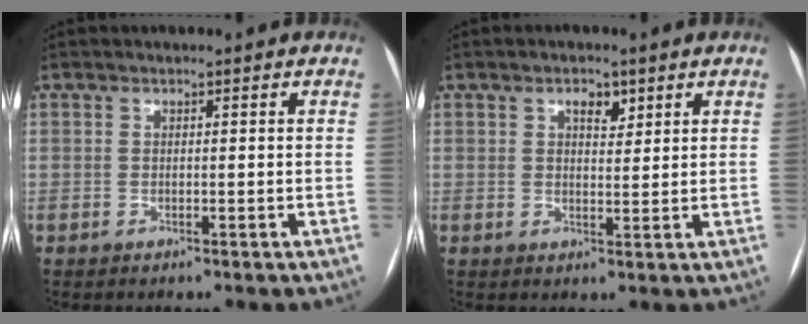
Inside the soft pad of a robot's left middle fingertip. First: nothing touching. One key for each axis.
{"total": 2.9, "fx": 1.6, "fy": 1.5, "fz": 1.9, "tx": -0.028, "ty": 0.004, "tz": 0.026}